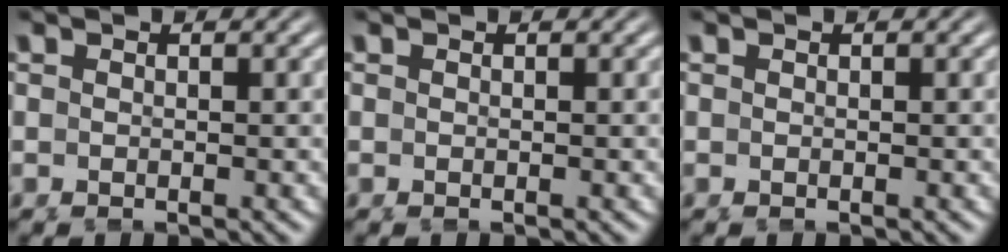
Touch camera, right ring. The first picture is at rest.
{"total": 0.0}
{"total": 0.0}